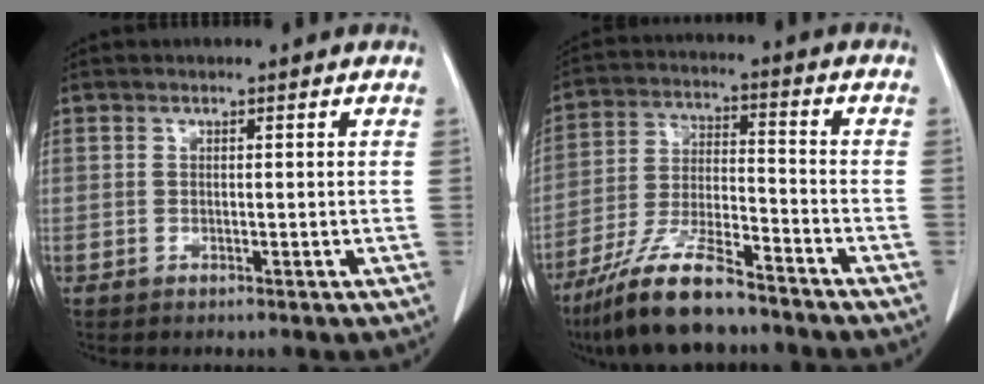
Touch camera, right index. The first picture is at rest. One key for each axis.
{"total": 13.6, "fx": -10.6, "fy": 2.7, "fz": 8.1, "tx": -0.163, "ty": -0.018, "tz": -0.195}